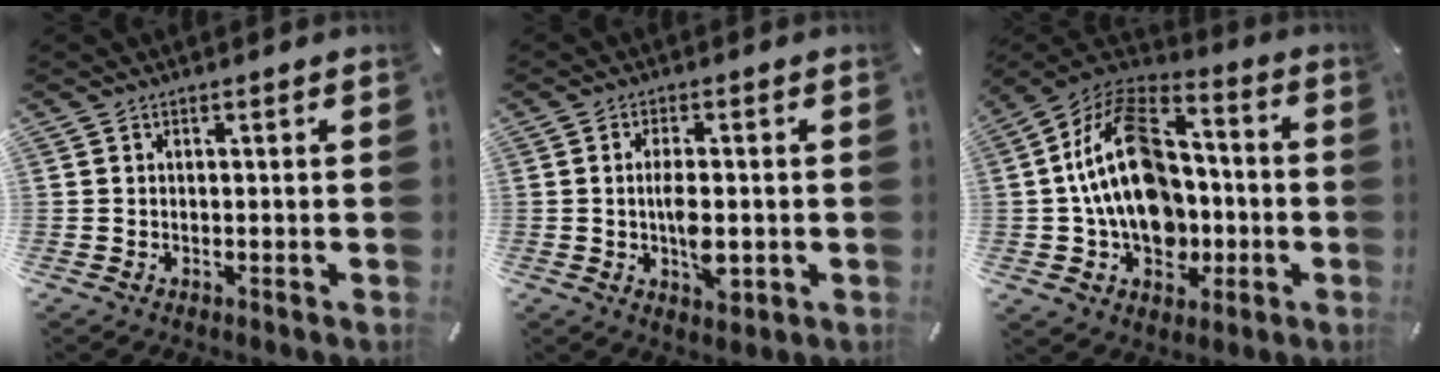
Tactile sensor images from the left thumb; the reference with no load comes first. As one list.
[{"total": 6.8, "force": [-1.0, 3.4, 5.8], "torque": [-0.102, -0.005, -0.021]}, {"total": 21.5, "force": [-0.9, 16.0, 14.3], "torque": [-0.277, 0.005, -0.014]}]